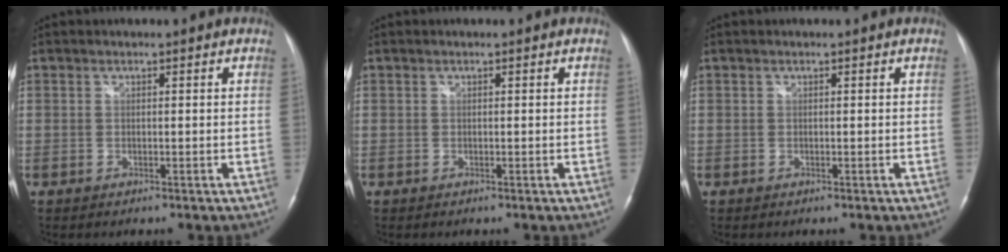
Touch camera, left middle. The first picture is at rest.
{"total": 0.0}
{"total": 0.0}